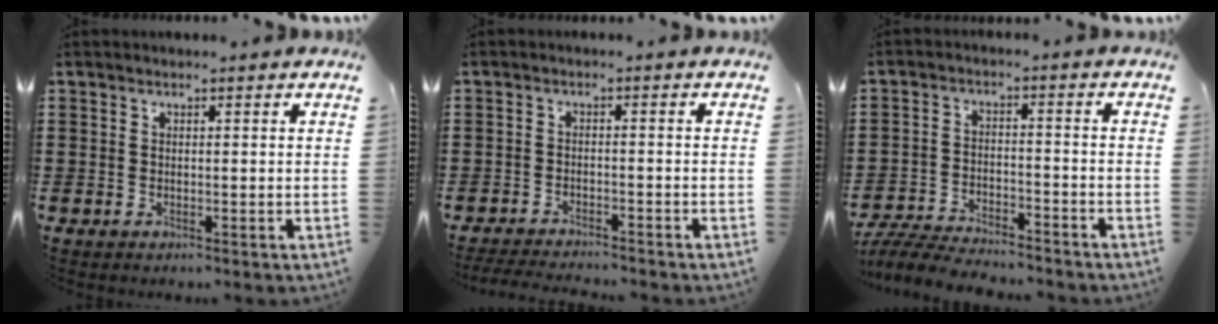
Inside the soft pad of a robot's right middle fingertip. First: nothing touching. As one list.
[{"total": 2.7, "force": [-2.7, 0.1, 0.3], "torque": [-0.014, -0.002, -0.059]}, {"total": 6.1, "force": [-5.9, 0.7, 1.5], "torque": [-0.039, 0.003, -0.118]}]